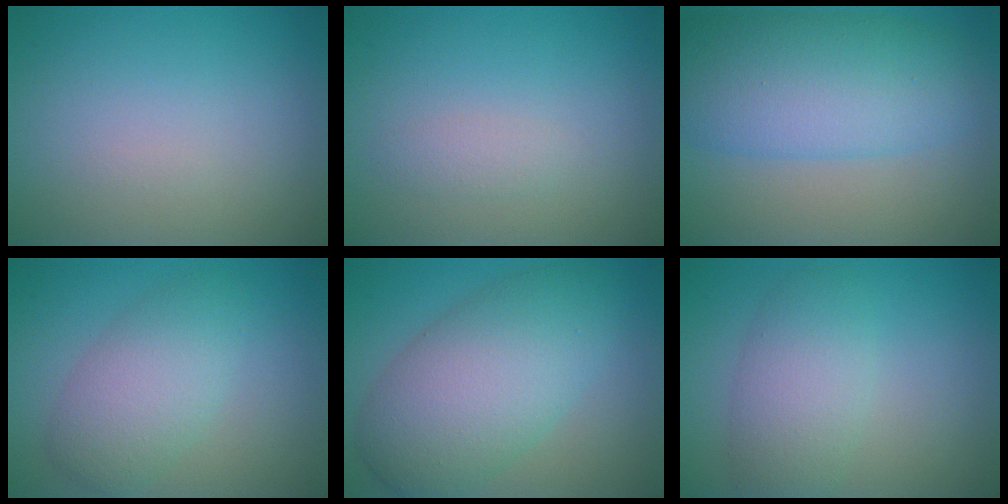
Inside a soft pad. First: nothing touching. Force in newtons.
{"total": 1.1, "press": 1.1, "slide": 0.1}
{"total": 8.9, "press": 8.9, "slide": 0.1}
{"total": 4.5, "press": 4.5, "slide": 0.1}
{"total": 8.6, "press": 8.6, "slide": 0.1}
{"total": 4.1, "press": 4.1, "slide": 0.2}